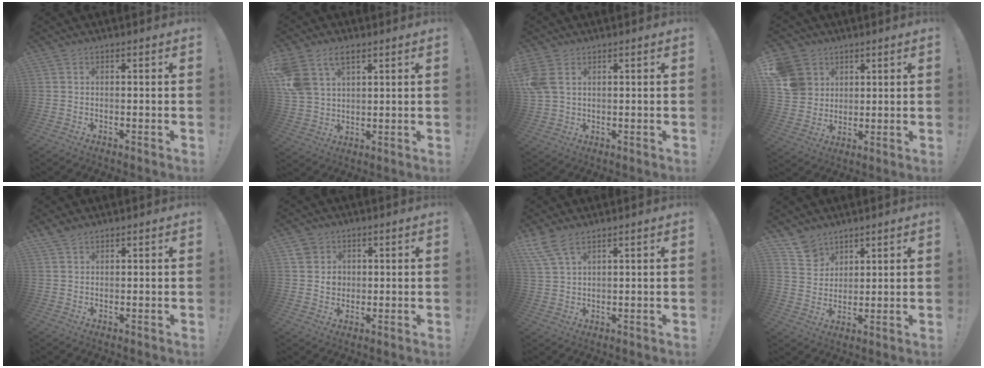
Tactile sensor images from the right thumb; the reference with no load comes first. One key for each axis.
{"total": 10.7, "fx": 5.8, "fy": 7.0, "fz": 5.6, "tx": -0.126, "ty": -0.019, "tz": 0.118}
{"total": 6.1, "fx": 2.5, "fy": 4.0, "fz": 3.8, "tx": -0.084, "ty": -0.003, "tz": 0.051}
{"total": 10.9, "fx": 4.0, "fy": 9.6, "fz": 3.2, "tx": -0.056, "ty": -0.016, "tz": 0.087}
{"total": 2.4, "fx": 2.1, "fy": 1.0, "fz": 0.7, "tx": -0.007, "ty": -0.013, "tz": 0.039}
{"total": 5.5, "fx": 2.0, "fy": 5.1, "fz": 1.1, "tx": -0.015, "ty": -0.007, "tz": 0.038}
{"total": 6.9, "fx": 5.1, "fy": 2.4, "fz": 4.0, "tx": -0.081, "ty": -0.021, "tz": 0.099}
{"total": 8.6, "fx": 6.4, "fy": 5.5, "fz": 1.6, "tx": -0.029, "ty": -0.044, "tz": 0.128}